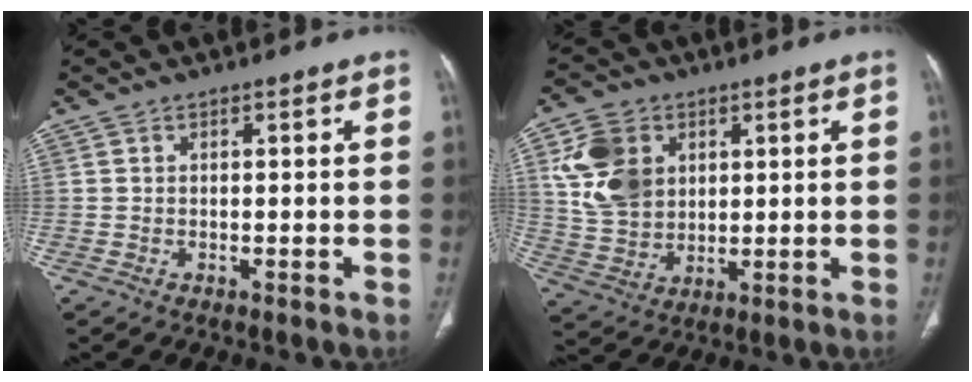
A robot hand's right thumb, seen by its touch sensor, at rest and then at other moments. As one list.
[{"total": 12.2, "force": [3.8, 9.4, 6.8], "torque": [-0.111, -0.009, 0.082]}]